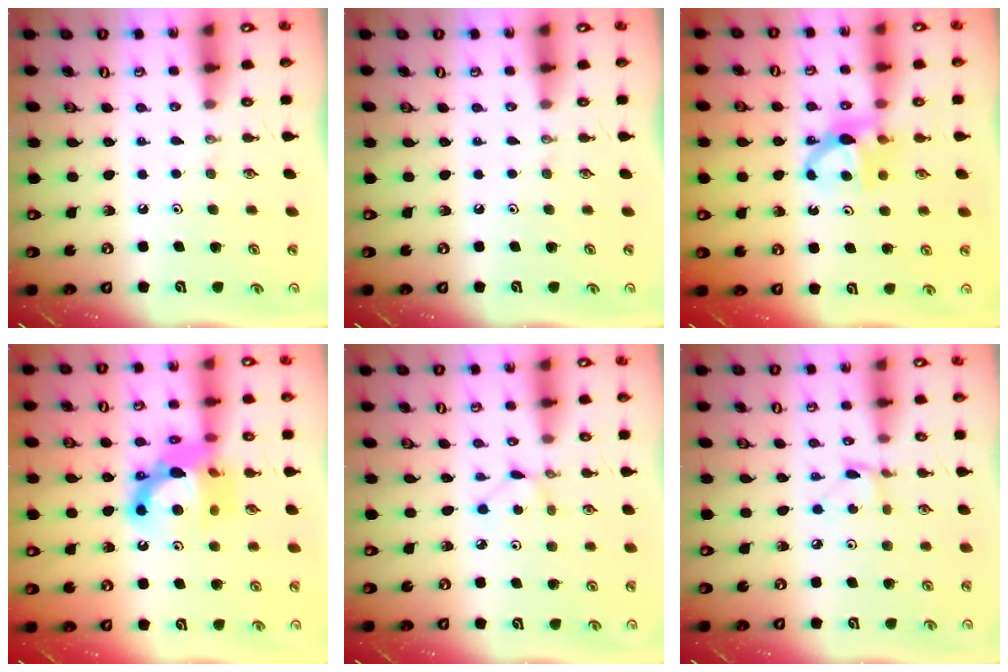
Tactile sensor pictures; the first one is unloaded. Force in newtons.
{"total": 0.0}
{"total": 7.2, "press": 7.2, "slide": 0.2}
{"total": 14.5, "press": 14.4, "slide": 1.7}
{"total": 1.9, "press": 1.9, "slide": 0.2}
{"total": 2.4, "press": 2.4, "slide": 0.3}